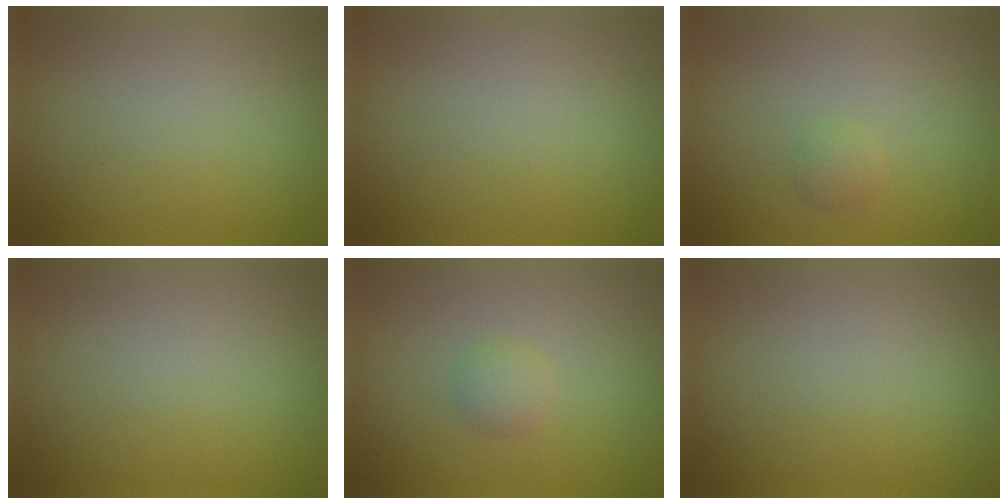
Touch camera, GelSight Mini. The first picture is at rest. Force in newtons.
{"total": 0.0}
{"total": 1.1, "press": 1.1, "slide": 0.1}
{"total": 0.0}
{"total": 1.5, "press": 1.5, "slide": 0.1}
{"total": 0.0}